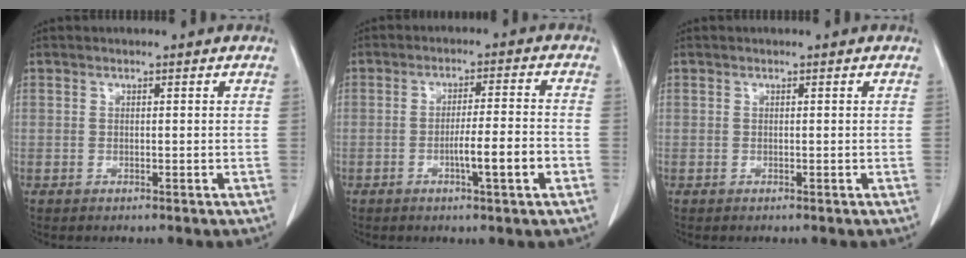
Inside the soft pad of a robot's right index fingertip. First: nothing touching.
{"total": 6.4, "force": [-2.4, -0.2, 5.9], "torque": [-0.092, 0.000, -0.036]}
{"total": 0.0}